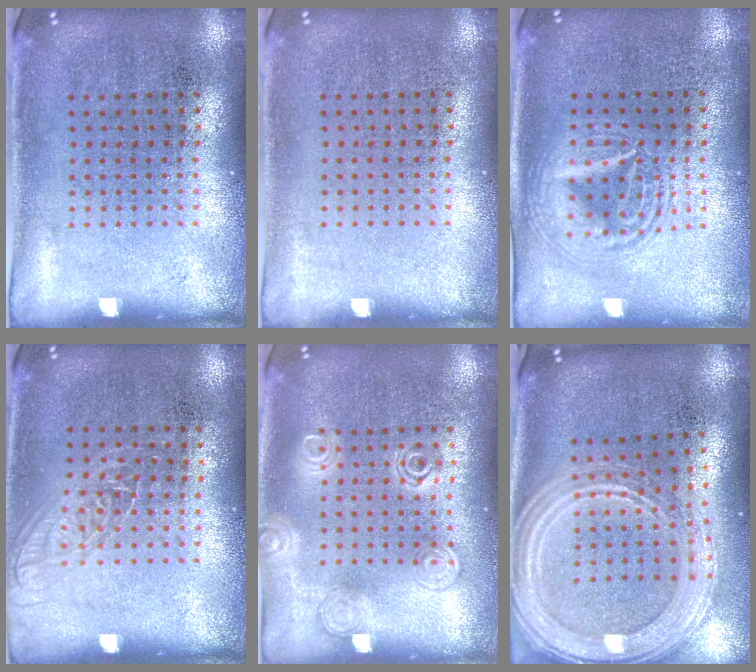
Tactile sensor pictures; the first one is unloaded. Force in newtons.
{"total": 0.0}
{"total": 2.7, "press": 2.7, "slide": 0.2}
{"total": 1.1, "press": 1.0, "slide": 0.5}
{"total": 1.3, "press": 1.2, "slide": 0.3}
{"total": 2.8, "press": 2.3, "slide": 1.5}